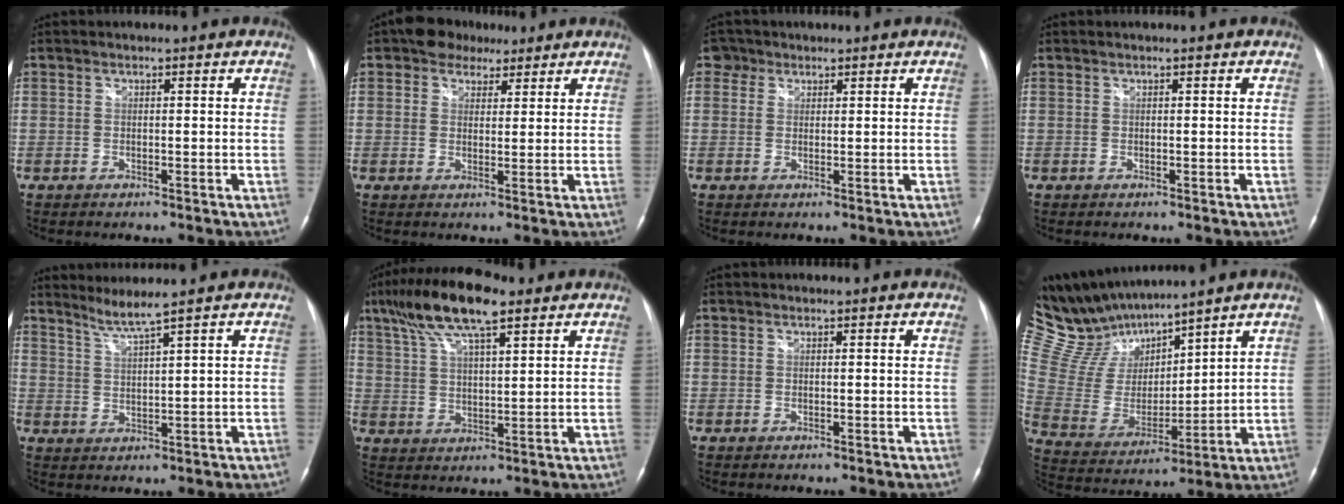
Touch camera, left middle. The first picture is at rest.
{"total": 5.3, "force": [3.7, 3.4, 1.6], "torque": [-0.029, 0.017, 0.063]}
{"total": 2.5, "force": [1.4, 2.1, 0.2], "torque": [0.002, 0.007, 0.020]}
{"total": 0.0}
{"total": 3.6, "force": [3.0, -1.3, 1.5], "torque": [-0.036, -0.011, 0.066]}
{"total": 12.9, "force": [8.2, 3.1, 9.5], "torque": [-0.184, 0.025, 0.150]}
{"total": 0.0}
{"total": 13.6, "force": [12.8, 3.0, 3.7], "torque": [-0.094, 0.011, 0.264]}